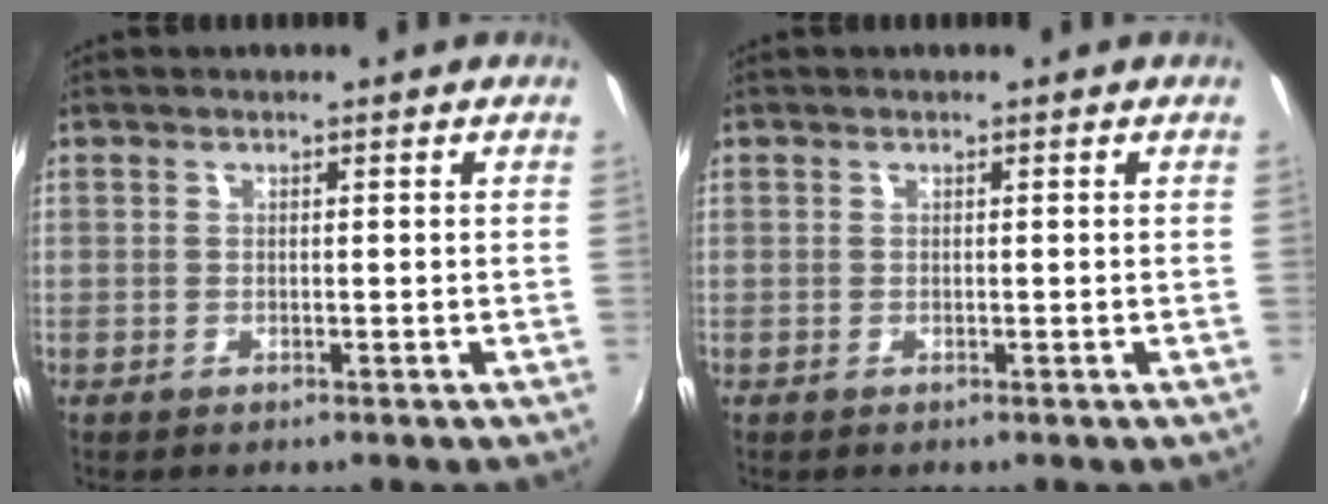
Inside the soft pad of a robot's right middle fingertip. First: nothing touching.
{"total": 0.0}